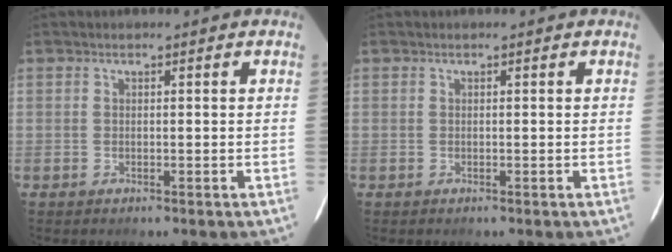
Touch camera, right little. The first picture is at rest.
{"total": 0.0}